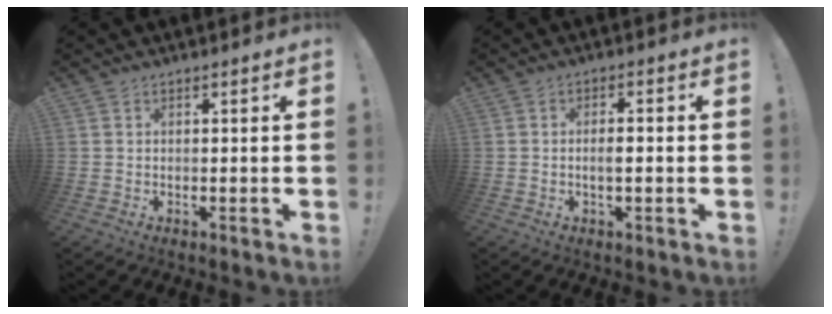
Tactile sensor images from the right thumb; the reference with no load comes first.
{"total": 3.2, "force": [-0.8, 0.7, 3.0], "torque": [-0.046, 0.001, -0.017]}